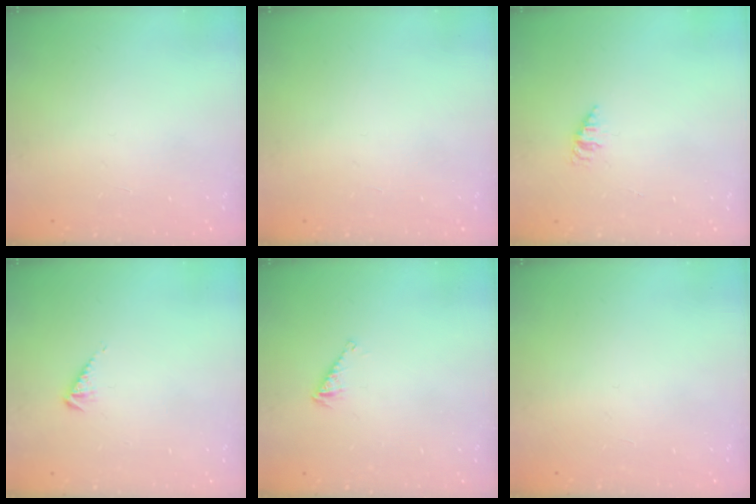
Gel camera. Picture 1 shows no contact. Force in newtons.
{"total": 0.0}
{"total": 1.1, "press": 1.1, "slide": 0.2}
{"total": 3.3, "press": 3.3, "slide": 0.5}
{"total": 2.9, "press": 2.8, "slide": 0.5}
{"total": 0.0}